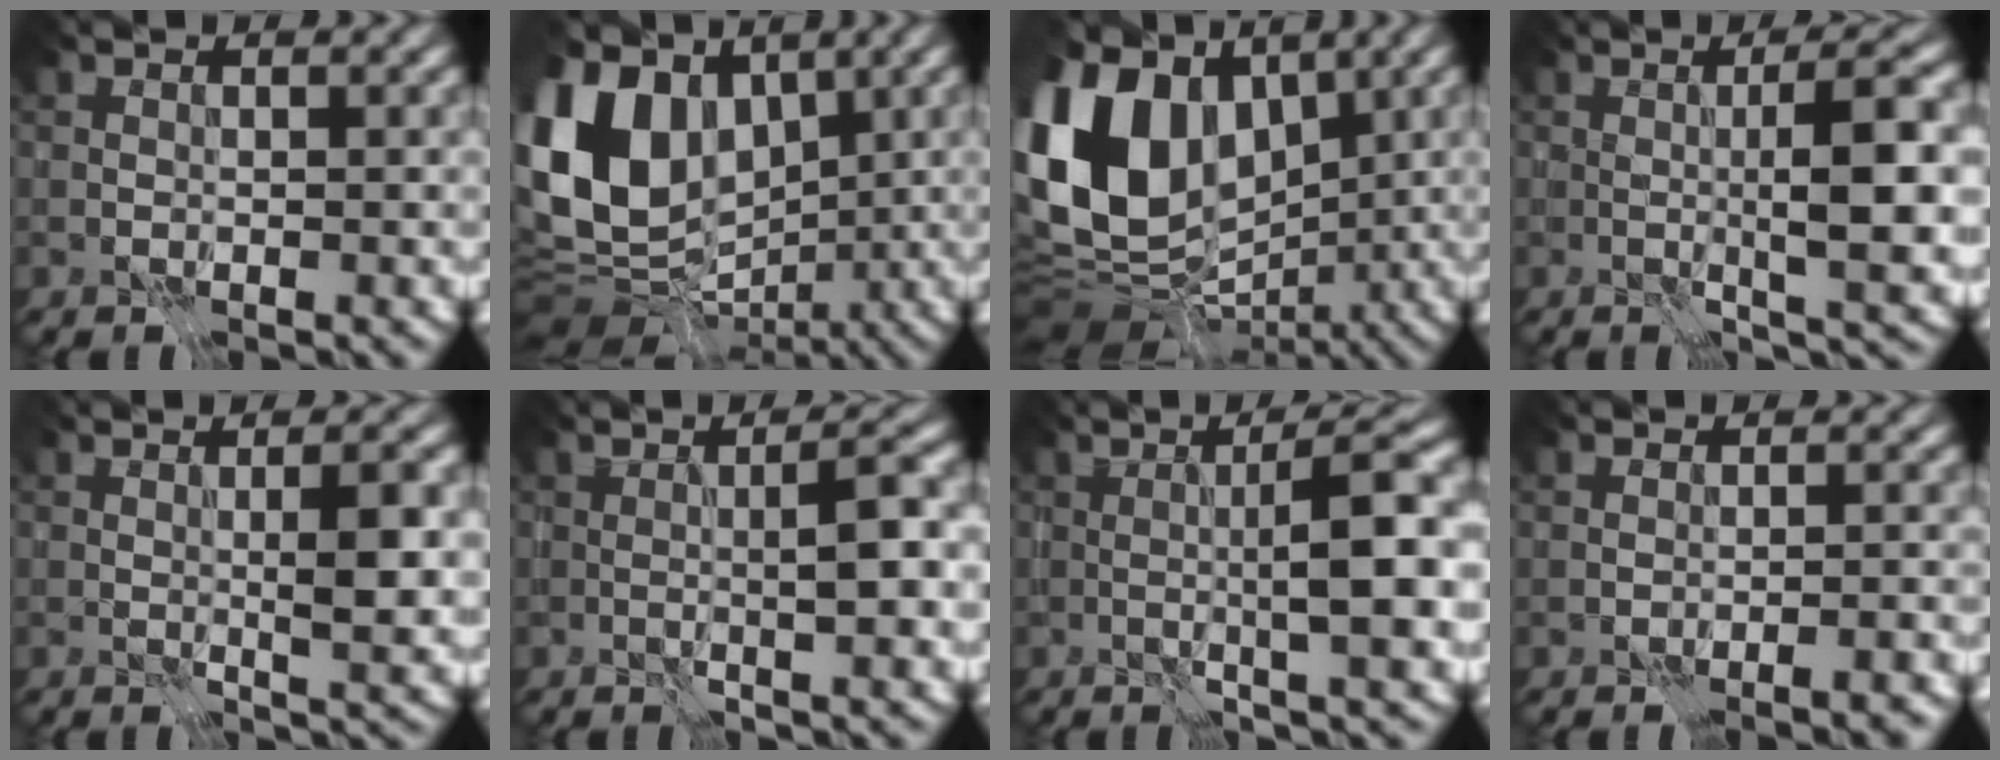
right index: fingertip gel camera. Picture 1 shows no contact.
{"total": 13.7, "force": [2.3, 10.0, 9.2], "torque": [-0.202, 0.007, 0.028]}
{"total": 16.1, "force": [2.3, 11.6, 10.9], "torque": [-0.231, 0.021, 0.025]}
{"total": 6.3, "force": [-0.1, 0.6, 6.3], "torque": [-0.092, 0.004, -0.003]}
{"total": 4.2, "force": [0.2, 0.3, 4.2], "torque": [-0.062, 0.002, 0.004]}
{"total": 3.6, "force": [-0.2, 0.1, 3.6], "torque": [-0.057, 0.007, -0.008]}
{"total": 6.2, "force": [-0.4, 0.5, 6.2], "torque": [-0.097, 0.011, -0.010]}
{"total": 1.6, "force": [-1.2, 0.0, 1.1], "torque": [-0.015, -0.001, -0.018]}